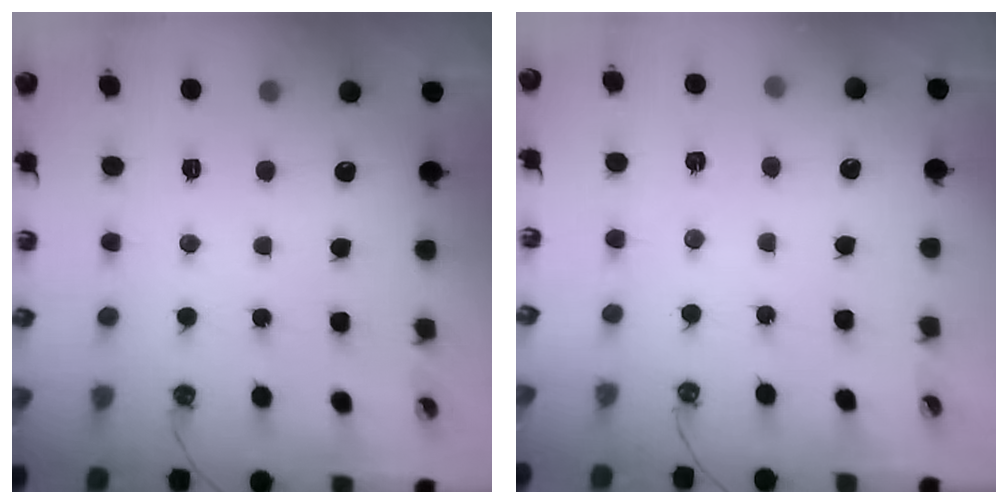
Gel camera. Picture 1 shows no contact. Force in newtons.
{"total": 2.6, "press": 2.6, "slide": 0.2}